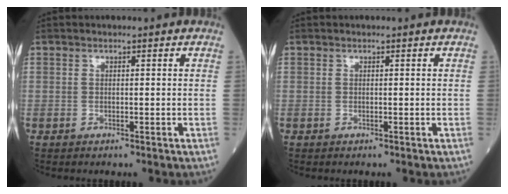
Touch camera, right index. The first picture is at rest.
{"total": 0.0}